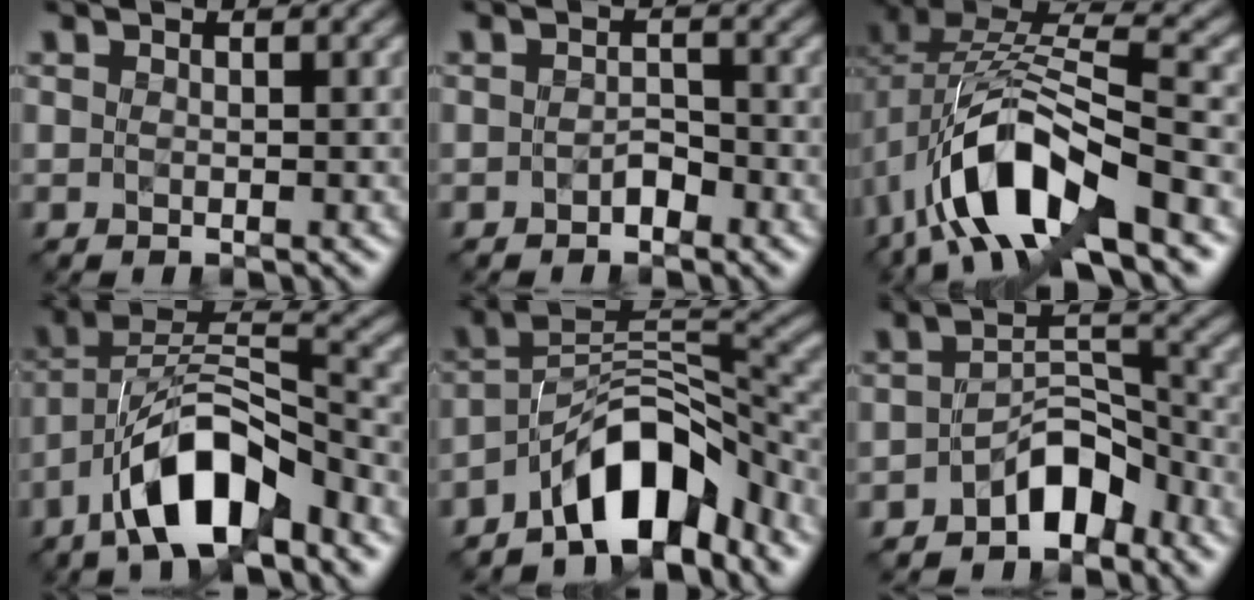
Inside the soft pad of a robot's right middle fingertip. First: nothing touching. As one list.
[{"total": 1.2, "force": [-0.8, 0.7, 0.6], "torque": [-0.010, 0.005, -0.015]}, {"total": 11.8, "force": [-4.9, 5.0, 9.5], "torque": [-0.184, 0.009, -0.093]}, {"total": 8.9, "force": [-5.2, 3.3, 6.5], "torque": [-0.107, 0.018, -0.091]}, {"total": 8.1, "force": [-5.6, 3.0, 5.0], "torque": [-0.065, 0.012, -0.105]}, {"total": 4.3, "force": [-2.9, 2.0, 2.4], "torque": [-0.028, 0.019, -0.052]}]